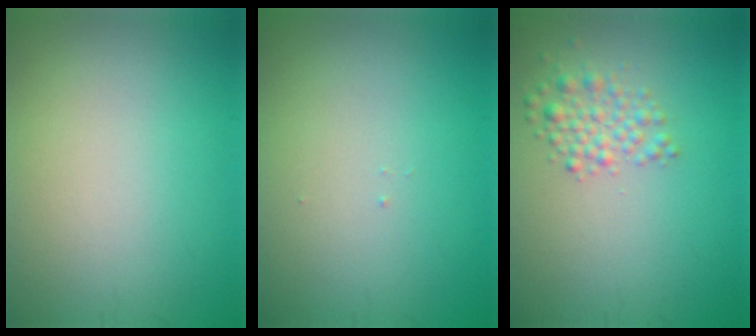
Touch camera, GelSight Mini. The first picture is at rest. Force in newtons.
{"total": 0.0}
{"total": 2.3, "press": 2.3, "slide": 0.1}